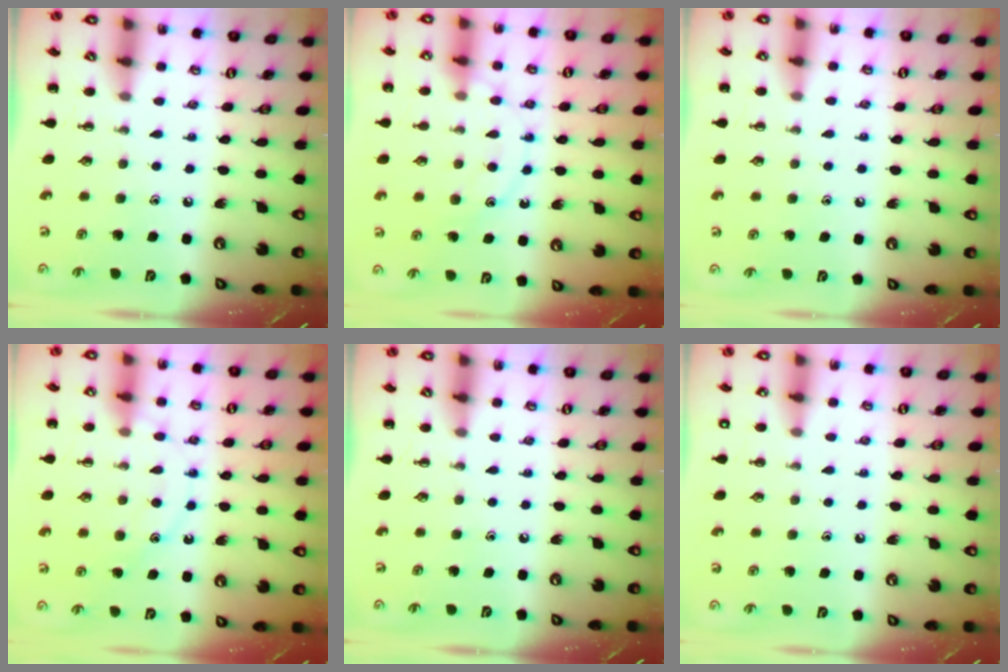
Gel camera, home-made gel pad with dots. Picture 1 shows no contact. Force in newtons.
{"total": 12.4, "press": 12.4, "slide": 0.6}
{"total": 4.7, "press": 4.4, "slide": 1.7}
{"total": 11.6, "press": 11.6, "slide": 0.8}
{"total": 0.0}
{"total": 1.8, "press": 1.8, "slide": 0.3}